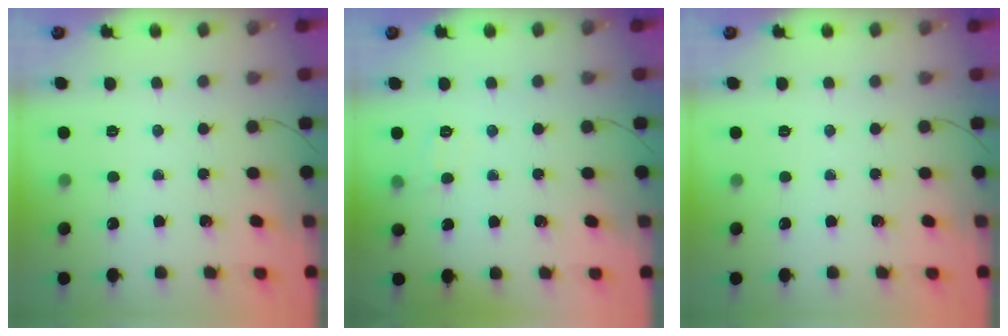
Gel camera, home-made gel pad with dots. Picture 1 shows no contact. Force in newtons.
{"total": 6.3, "press": 6.2, "slide": 1.5}
{"total": 0.0}